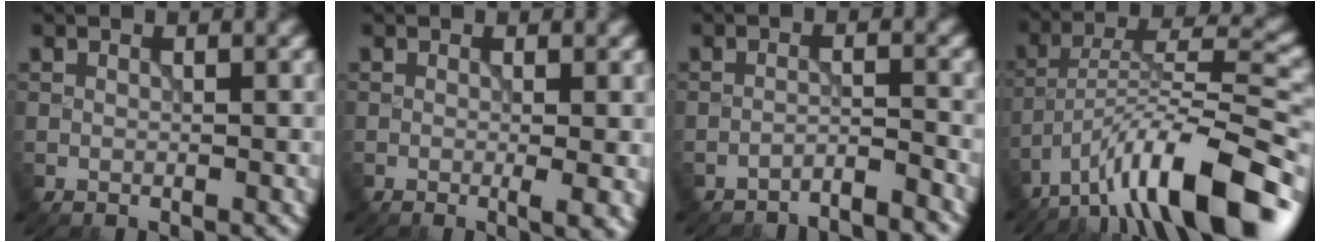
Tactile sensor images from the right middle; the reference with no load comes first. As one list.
[{"total": 2.2, "force": [-0.3, 0.4, 2.1], "torque": [-0.030, -0.008, -0.003]}, {"total": 3.1, "force": [-3.0, 0.2, 0.8], "torque": [-0.005, -0.001, -0.053]}, {"total": 13.6, "force": [-9.2, 3.4, 9.4], "torque": [-0.150, 0.016, -0.165]}]